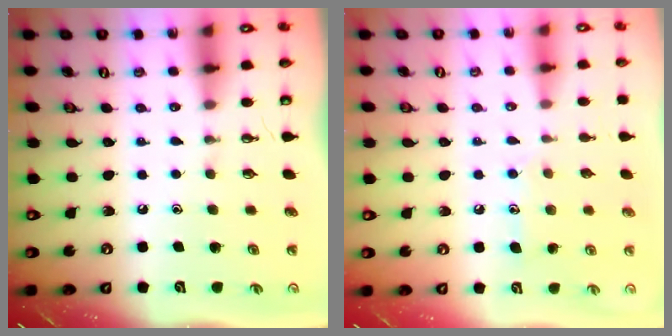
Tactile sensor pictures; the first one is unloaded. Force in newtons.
{"total": 7.5, "press": 7.5, "slide": 0.5}